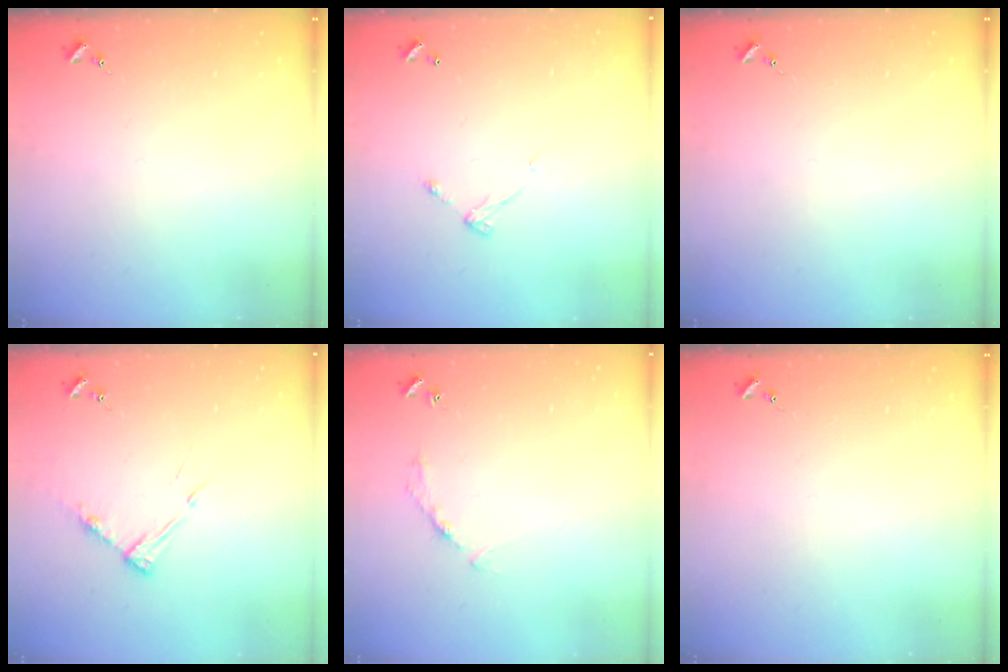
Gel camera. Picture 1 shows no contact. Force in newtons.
{"total": 5.7, "press": 5.7, "slide": 0.5}
{"total": 0.0}
{"total": 8.1, "press": 8.1, "slide": 0.6}
{"total": 2.7, "press": 2.7, "slide": 0.4}
{"total": 0.0}